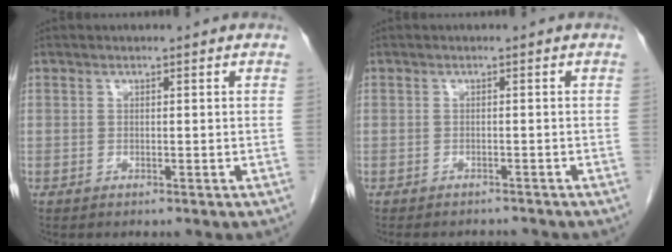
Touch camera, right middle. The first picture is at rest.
{"total": 5.3, "force": [-4.9, 1.4, 1.2], "torque": [-0.014, -0.006, -0.062]}